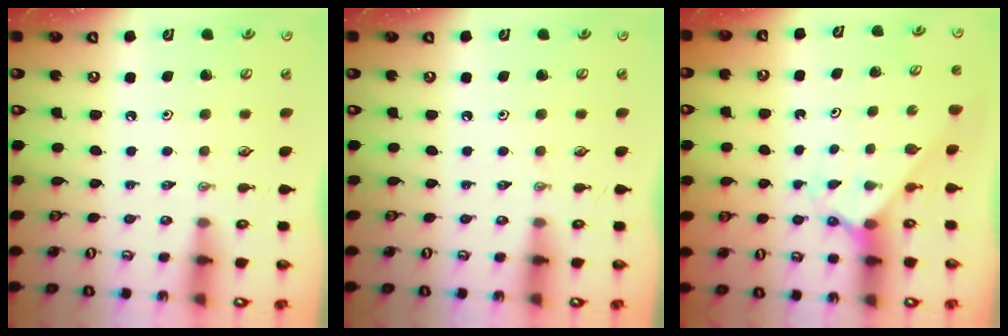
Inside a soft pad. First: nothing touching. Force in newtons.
{"total": 0.0}
{"total": 2.3, "press": 2.3, "slide": 0.2}